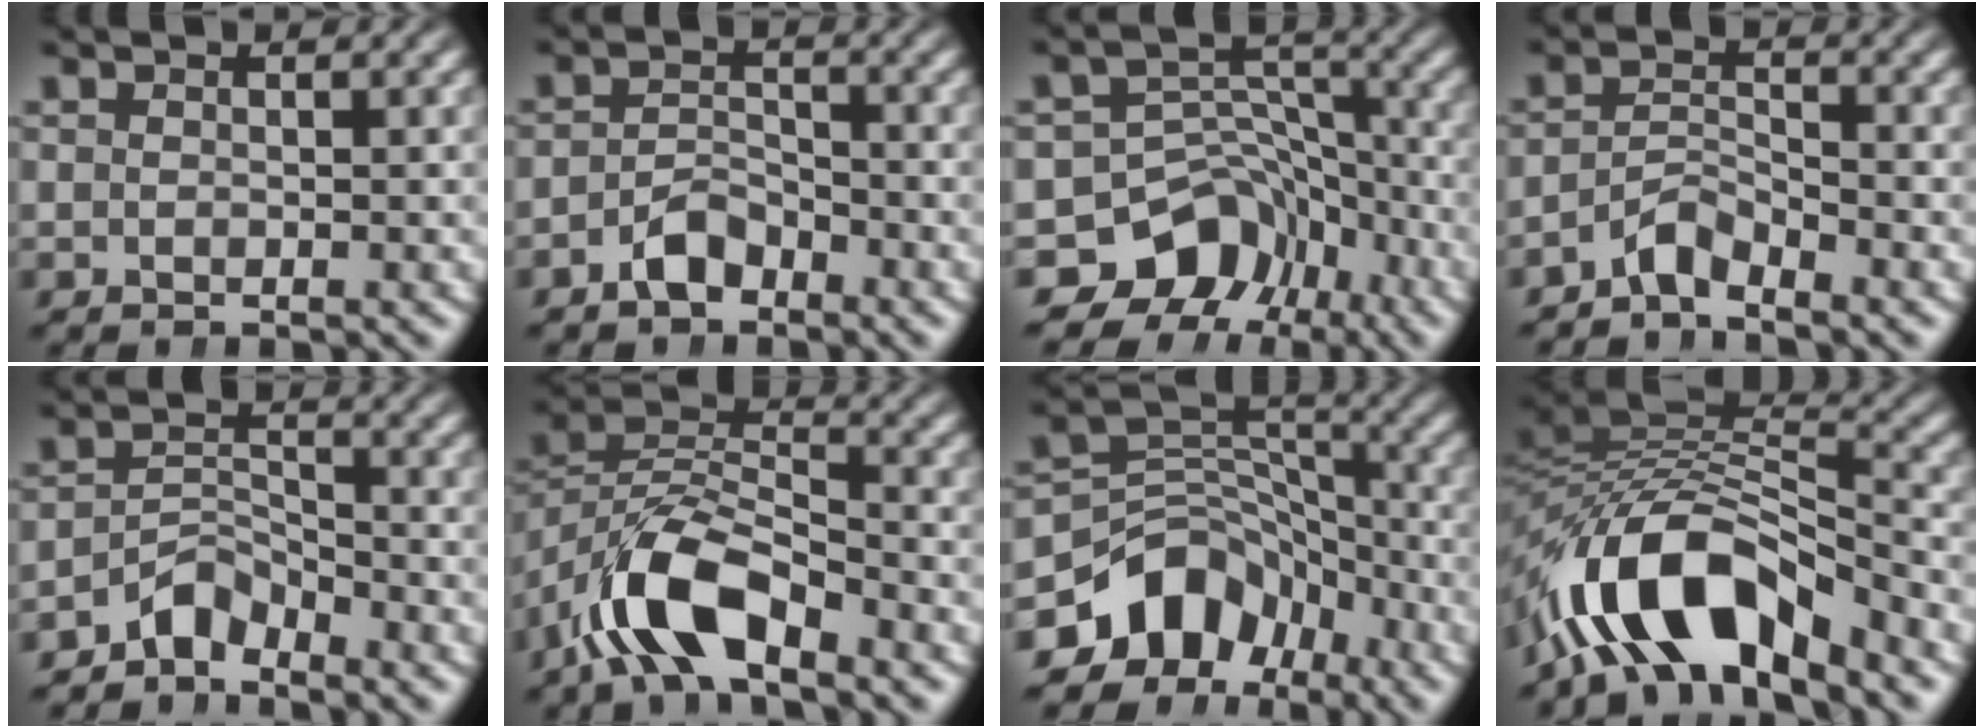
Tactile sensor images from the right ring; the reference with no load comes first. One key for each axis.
{"total": 2.9, "fx": -2.3, "fy": 1.4, "fz": 1.0, "tx": -0.014, "ty": -0.006, "tz": -0.038}
{"total": 13.6, "fx": -5.9, "fy": 11.1, "fz": 5.2, "tx": -0.090, "ty": -0.055, "tz": -0.087}
{"total": 3.5, "fx": -2.7, "fy": 1.6, "fz": 1.4, "tx": -0.028, "ty": -0.009, "tz": -0.049}
{"total": 4.3, "fx": -3.3, "fy": 2.4, "fz": 1.5, "tx": -0.022, "ty": -0.010, "tz": -0.058}
{"total": 6.5, "fx": -2.3, "fy": 4.2, "fz": 4.4, "tx": -0.100, "ty": -0.020, "tz": -0.036}
{"total": 10.9, "fx": -4.4, "fy": 8.5, "fz": 5.4, "tx": -0.078, "ty": -0.021, "tz": -0.072}
{"total": 10.1, "fx": -3.4, "fy": 6.4, "fz": 7.1, "tx": -0.155, "ty": -0.039, "tz": -0.044}